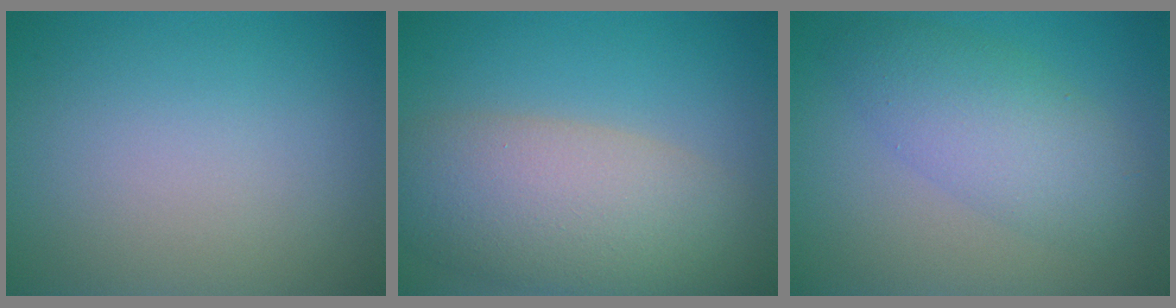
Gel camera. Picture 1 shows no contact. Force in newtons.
{"total": 8.5, "press": 8.5, "slide": 0.4}
{"total": 4.9, "press": 4.9, "slide": 0.1}